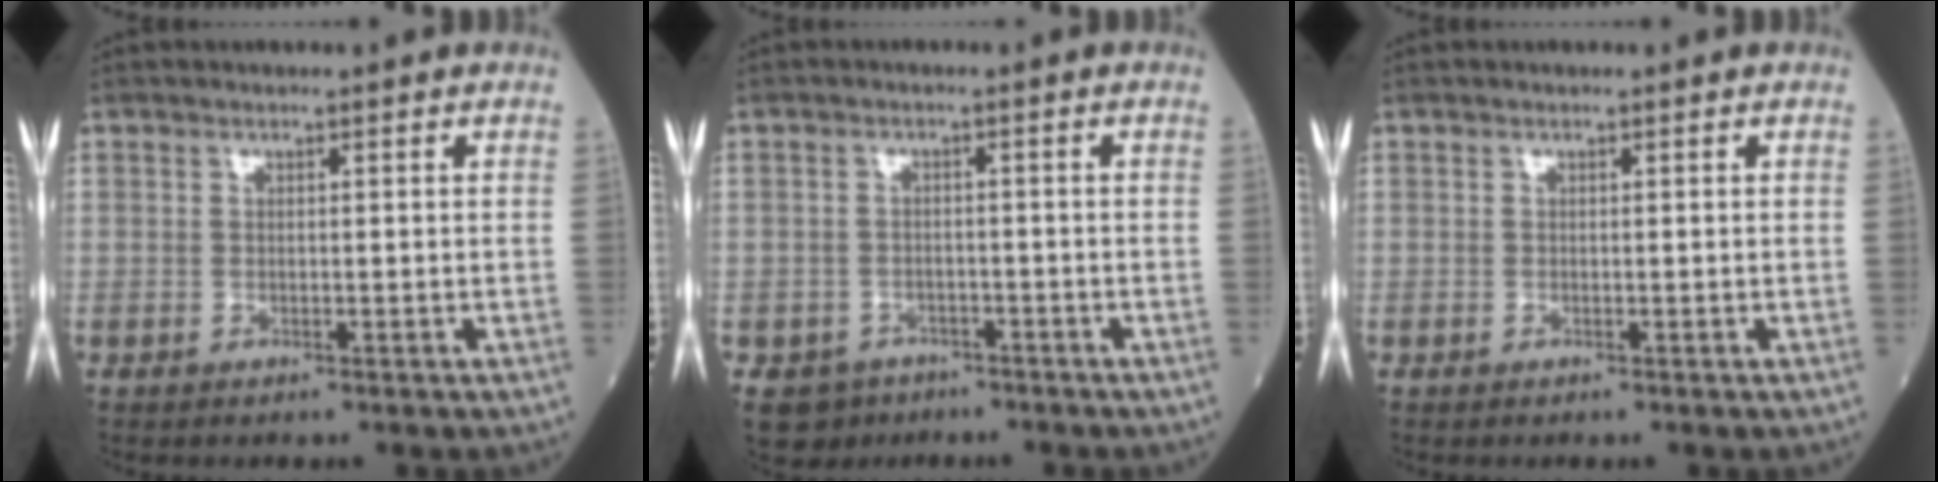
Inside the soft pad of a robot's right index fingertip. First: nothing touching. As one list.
[{"total": 4.0, "force": [-2.5, 3.2, 0.3], "torque": [-0.005, 0.008, -0.032]}, {"total": 0.0}]